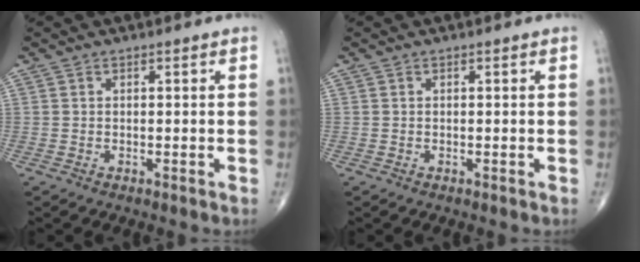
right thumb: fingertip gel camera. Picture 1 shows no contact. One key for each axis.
{"total": 0.0}